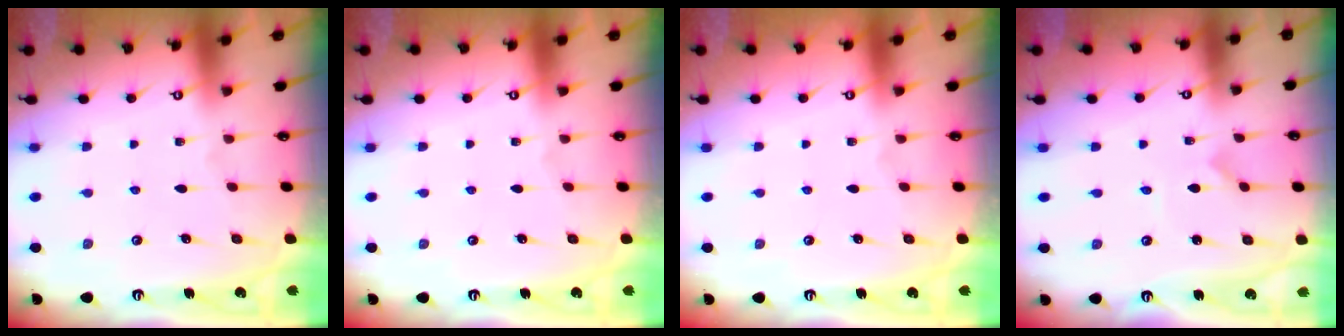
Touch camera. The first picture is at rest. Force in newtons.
{"total": 0.0}
{"total": 0.0}
{"total": 0.0}